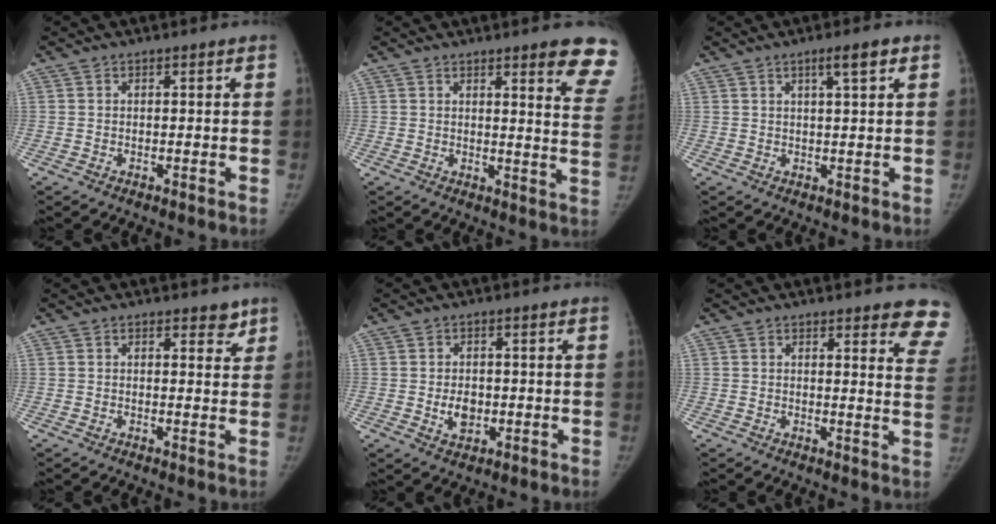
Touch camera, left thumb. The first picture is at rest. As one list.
[{"total": 11.2, "force": [8.0, 1.7, 7.6], "torque": [-0.062, -0.044, 0.077]}, {"total": 3.5, "force": [1.8, 0.3, 3.0], "torque": [-0.044, -0.005, 0.031]}, {"total": 2.5, "force": [1.9, 1.3, 1.0], "torque": [0.011, -0.010, 0.022]}, {"total": 4.1, "force": [-0.6, 3.0, 2.7], "torque": [-0.034, -0.001, -0.005]}, {"total": 9.1, "force": [7.8, 2.1, 4.1], "torque": [-0.010, -0.048, 0.061]}]